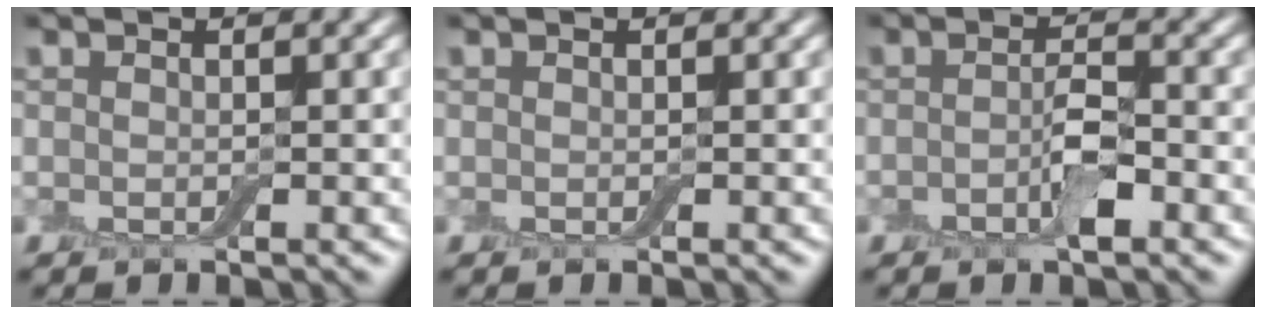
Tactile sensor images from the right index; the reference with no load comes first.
{"total": 0.0}
{"total": 2.6, "force": [-0.9, 0.9, 2.3], "torque": [-0.039, 0.001, -0.020]}